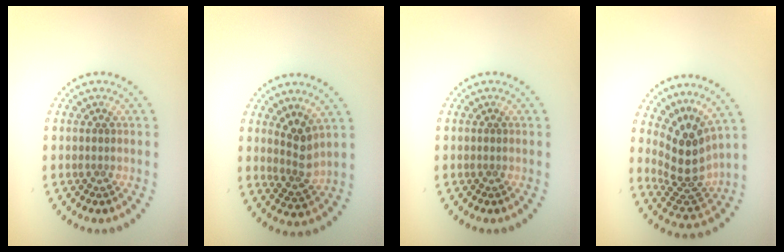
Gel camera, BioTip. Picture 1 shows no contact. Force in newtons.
{"total": 2.6, "press": 2.0, "slide": 1.7}
{"total": 0.0}
{"total": 4.2, "press": 3.0, "slide": 2.9}